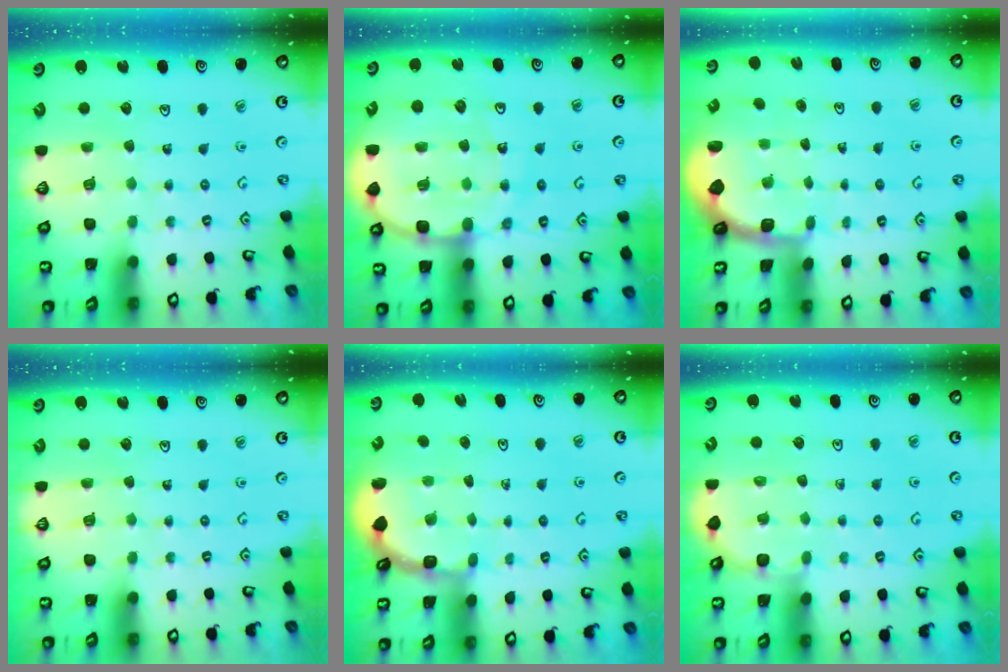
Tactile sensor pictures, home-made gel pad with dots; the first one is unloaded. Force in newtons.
{"total": 15.2, "press": 15.0, "slide": 2.6}
{"total": 1.2, "press": 1.2, "slide": 0.2}
{"total": 0.0}
{"total": 2.1, "press": 2.1, "slide": 0.3}
{"total": 2.9, "press": 2.9, "slide": 0.3}